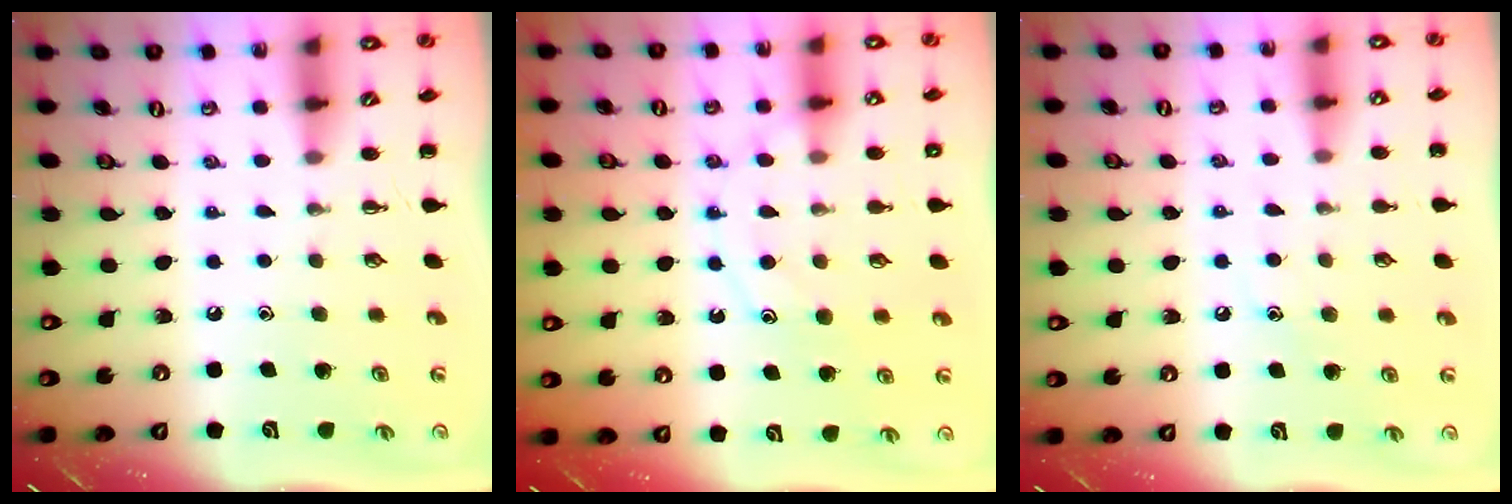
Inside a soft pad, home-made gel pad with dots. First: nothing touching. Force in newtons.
{"total": 11.9, "press": 11.9, "slide": 0.8}
{"total": 8.1, "press": 7.9, "slide": 1.8}